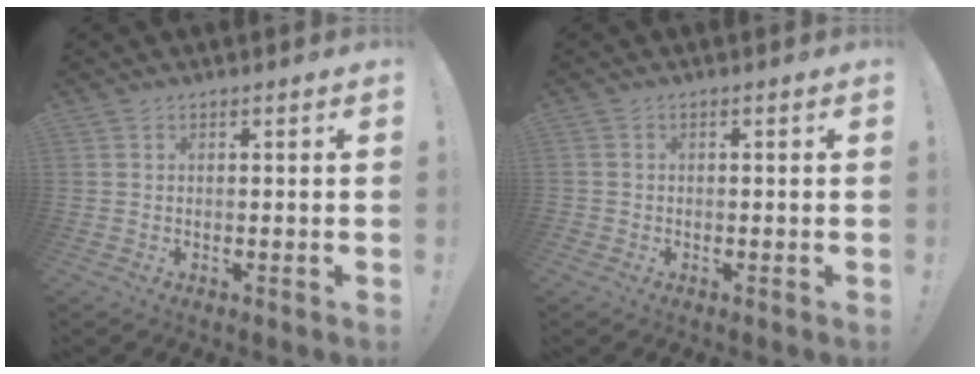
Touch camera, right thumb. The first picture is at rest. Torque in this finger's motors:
{"motor_torque": [-0.26, -0.15, 0.83, -0.08, 0.17]}